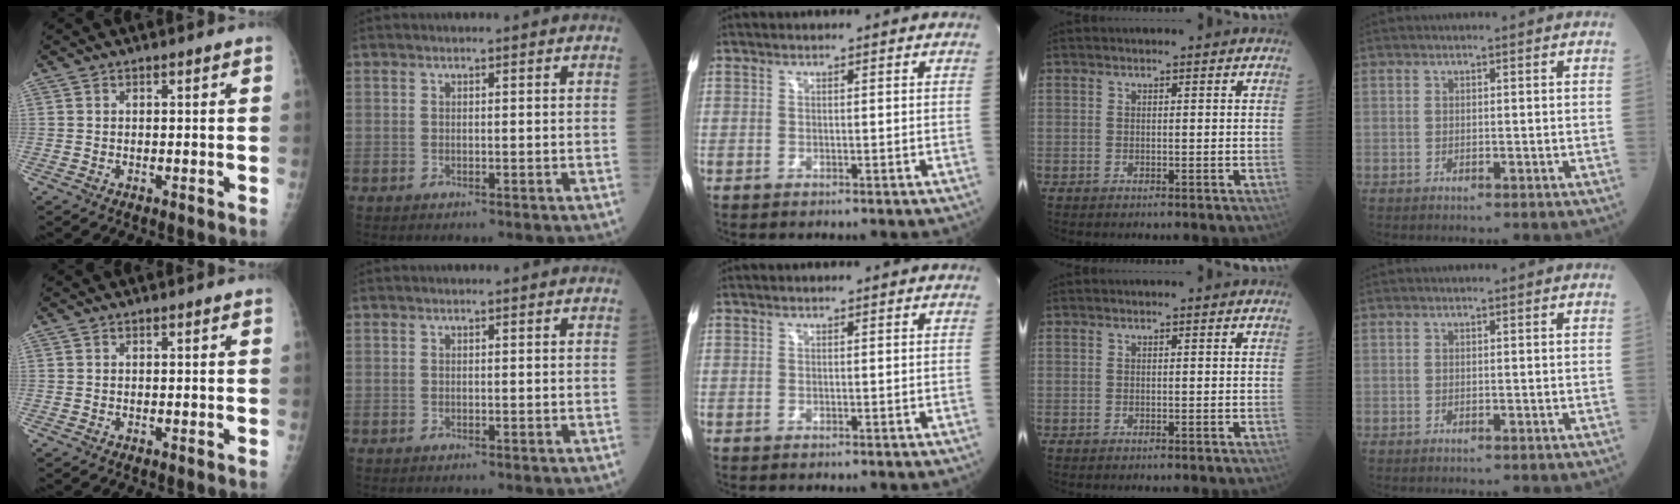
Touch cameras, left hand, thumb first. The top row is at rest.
{}